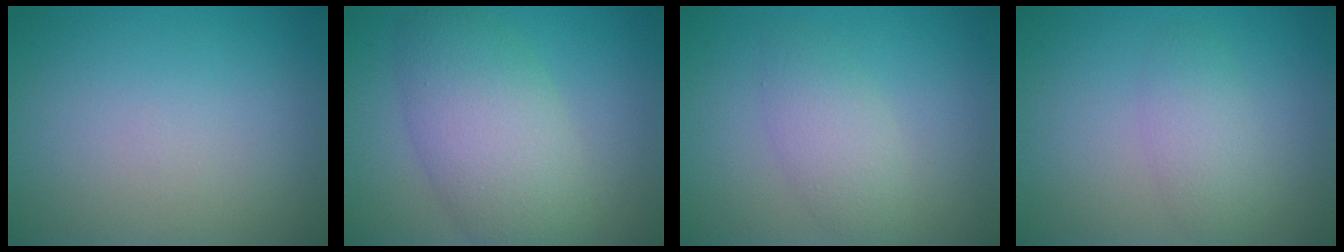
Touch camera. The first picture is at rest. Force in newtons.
{"total": 7.0, "press": 7.0, "slide": 0.1}
{"total": 2.7, "press": 2.7, "slide": 0.0}
{"total": 2.4, "press": 2.4, "slide": 0.1}